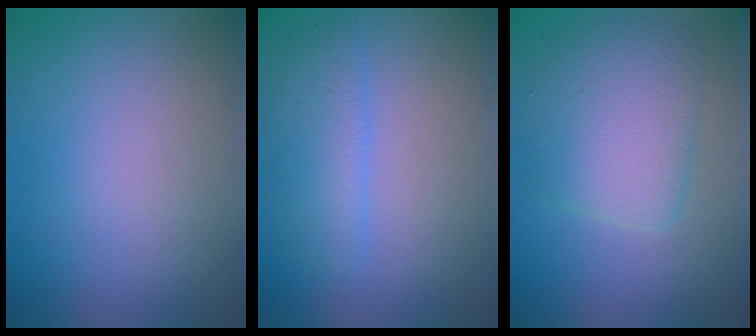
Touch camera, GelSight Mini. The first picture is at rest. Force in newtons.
{"total": 2.6, "press": 2.6, "slide": 0.1}
{"total": 4.6, "press": 4.6, "slide": 0.1}